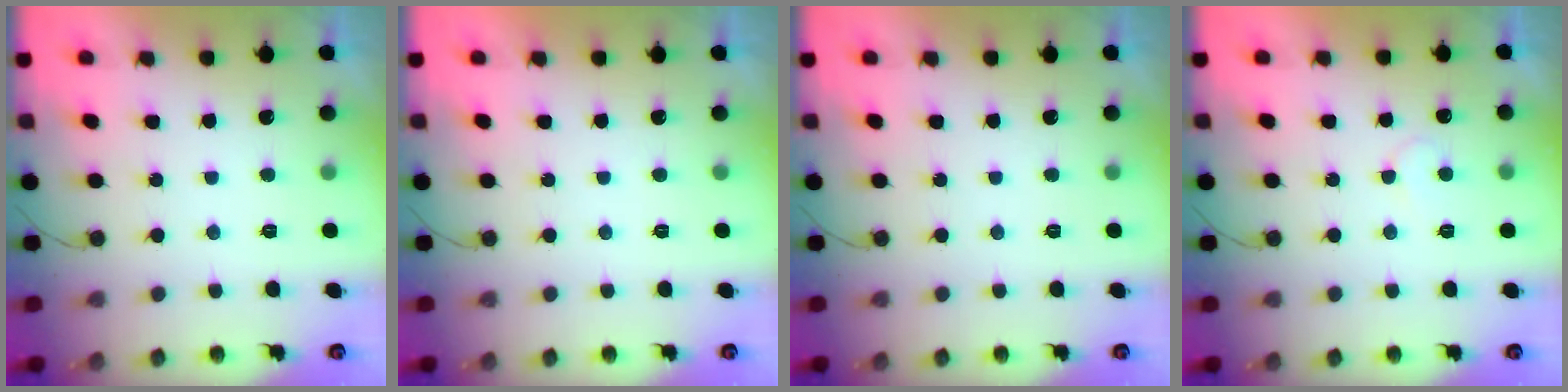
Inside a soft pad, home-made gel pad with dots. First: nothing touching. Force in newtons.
{"total": 1.7, "press": 1.7, "slide": 0.1}
{"total": 0.0}
{"total": 6.1, "press": 6.1, "slide": 0.5}